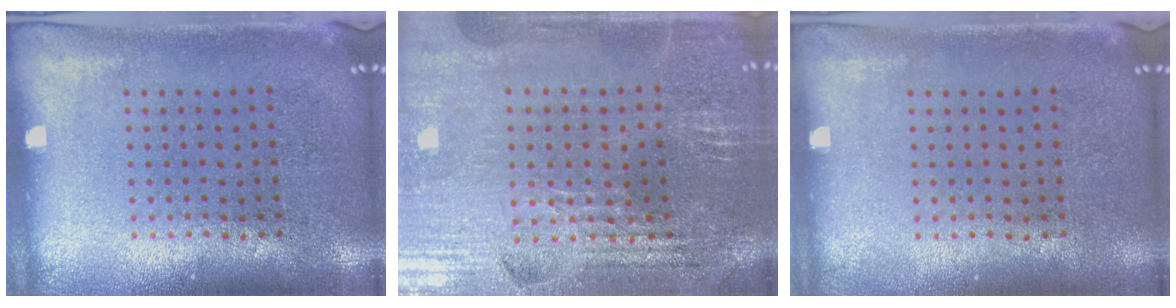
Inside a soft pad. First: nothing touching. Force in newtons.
{"total": 3.0, "press": 3.0, "slide": 0.4}
{"total": 0.0}